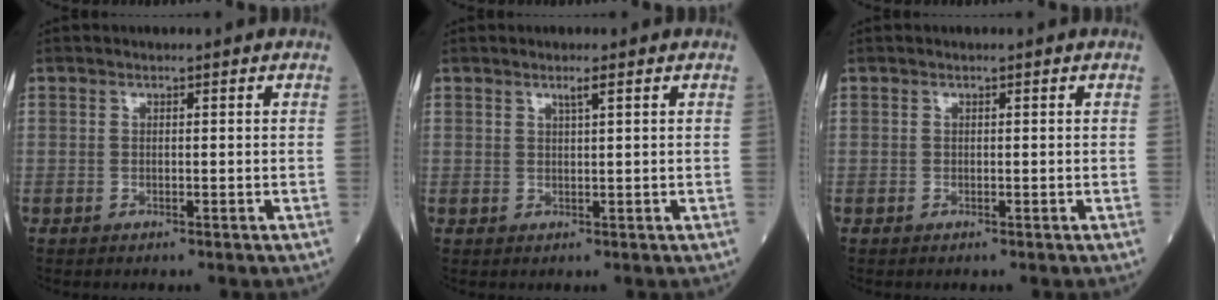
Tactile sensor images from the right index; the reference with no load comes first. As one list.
[{"total": 1.3, "force": [0.8, -0.1, 1.0], "torque": [-0.022, 0.000, 0.019]}, {"total": 0.0}]